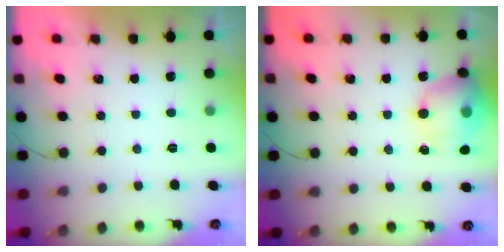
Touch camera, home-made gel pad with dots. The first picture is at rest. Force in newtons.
{"total": 16.0, "press": 15.8, "slide": 2.6}